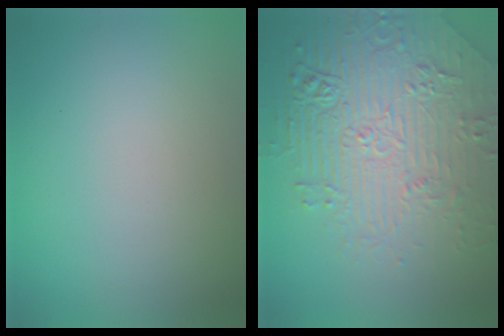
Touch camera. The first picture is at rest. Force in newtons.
{"total": 6.9, "press": 5.6, "slide": 4.0}